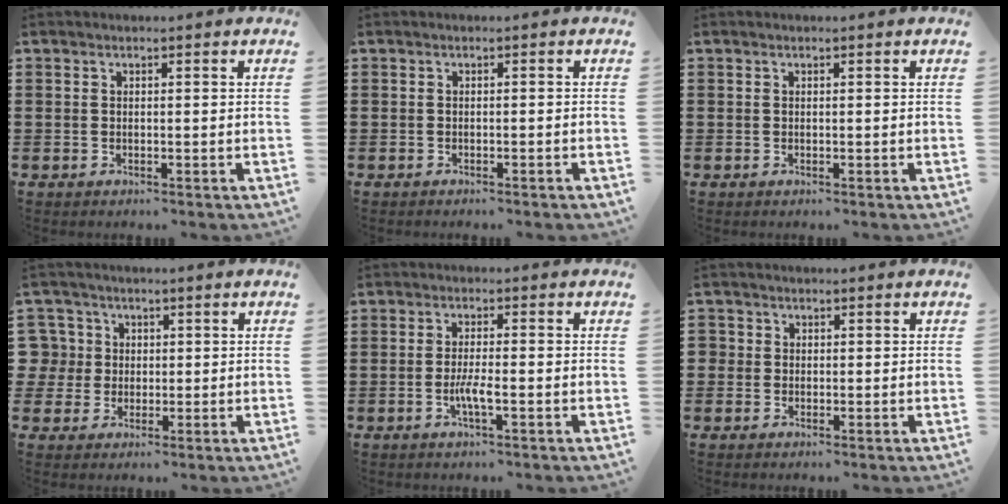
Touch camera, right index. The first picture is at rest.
{"total": 0.8, "force": [-0.6, -0.3, 0.3], "torque": [-0.007, -0.004, -0.012]}
{"total": 0.0}
{"total": 5.2, "force": [0.5, 5.1, 0.9], "torque": [-0.054, 0.011, 0.005]}
{"total": 3.2, "force": [-1.2, 0.4, 2.9], "torque": [-0.059, -0.004, -0.022]}
{"total": 1.2, "force": [0.0, 1.2, 0.1], "torque": [-0.006, 0.007, -0.001]}